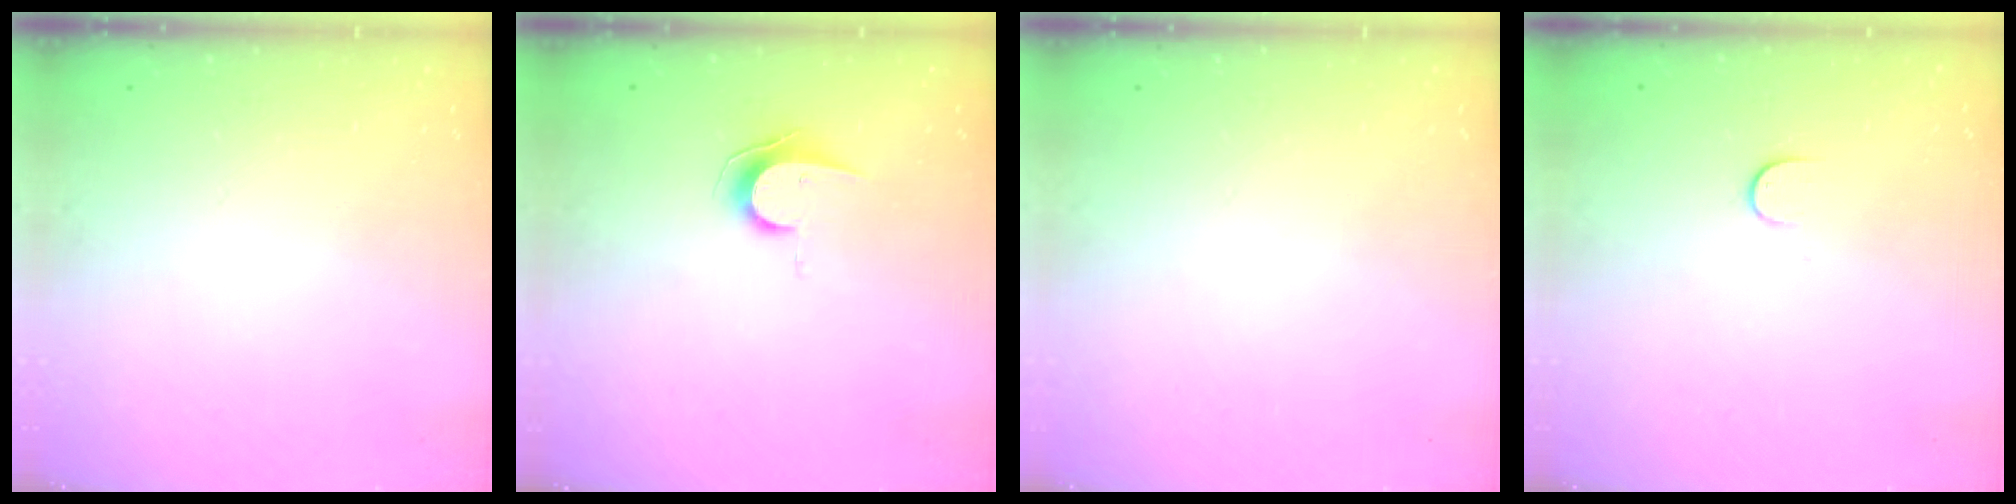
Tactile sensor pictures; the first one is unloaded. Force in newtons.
{"total": 7.7, "press": 7.6, "slide": 0.4}
{"total": 0.0}
{"total": 5.0, "press": 5.0, "slide": 0.5}